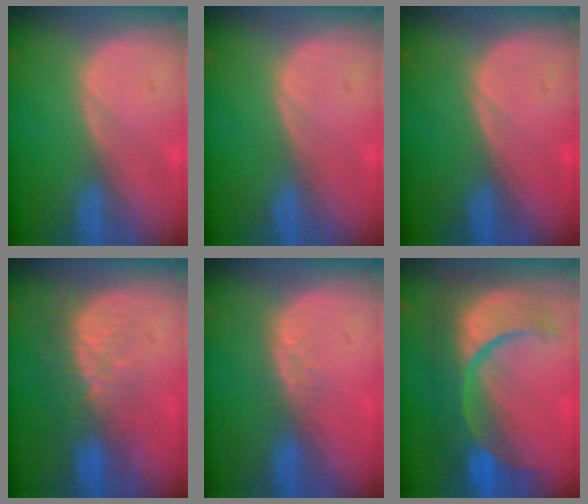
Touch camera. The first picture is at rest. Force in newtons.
{"total": 0.0}
{"total": 0.0}
{"total": 8.2, "press": 7.1, "slide": 4.0}
{"total": 2.9, "press": 2.3, "slide": 1.8}
{"total": 12.1, "press": 12.0, "slide": 1.4}